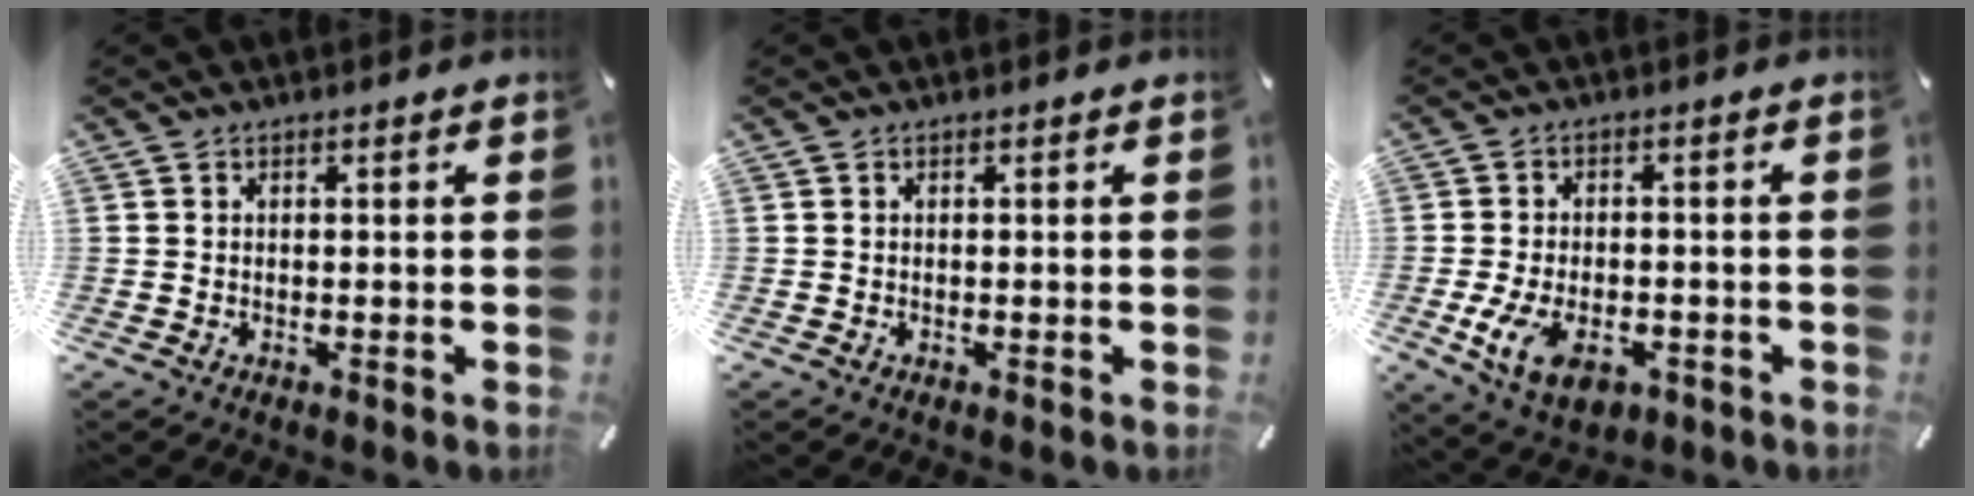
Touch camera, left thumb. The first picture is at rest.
{"total": 0.0}
{"total": 9.1, "force": [-3.4, 5.4, 6.5], "torque": [-0.147, 0.002, -0.059]}